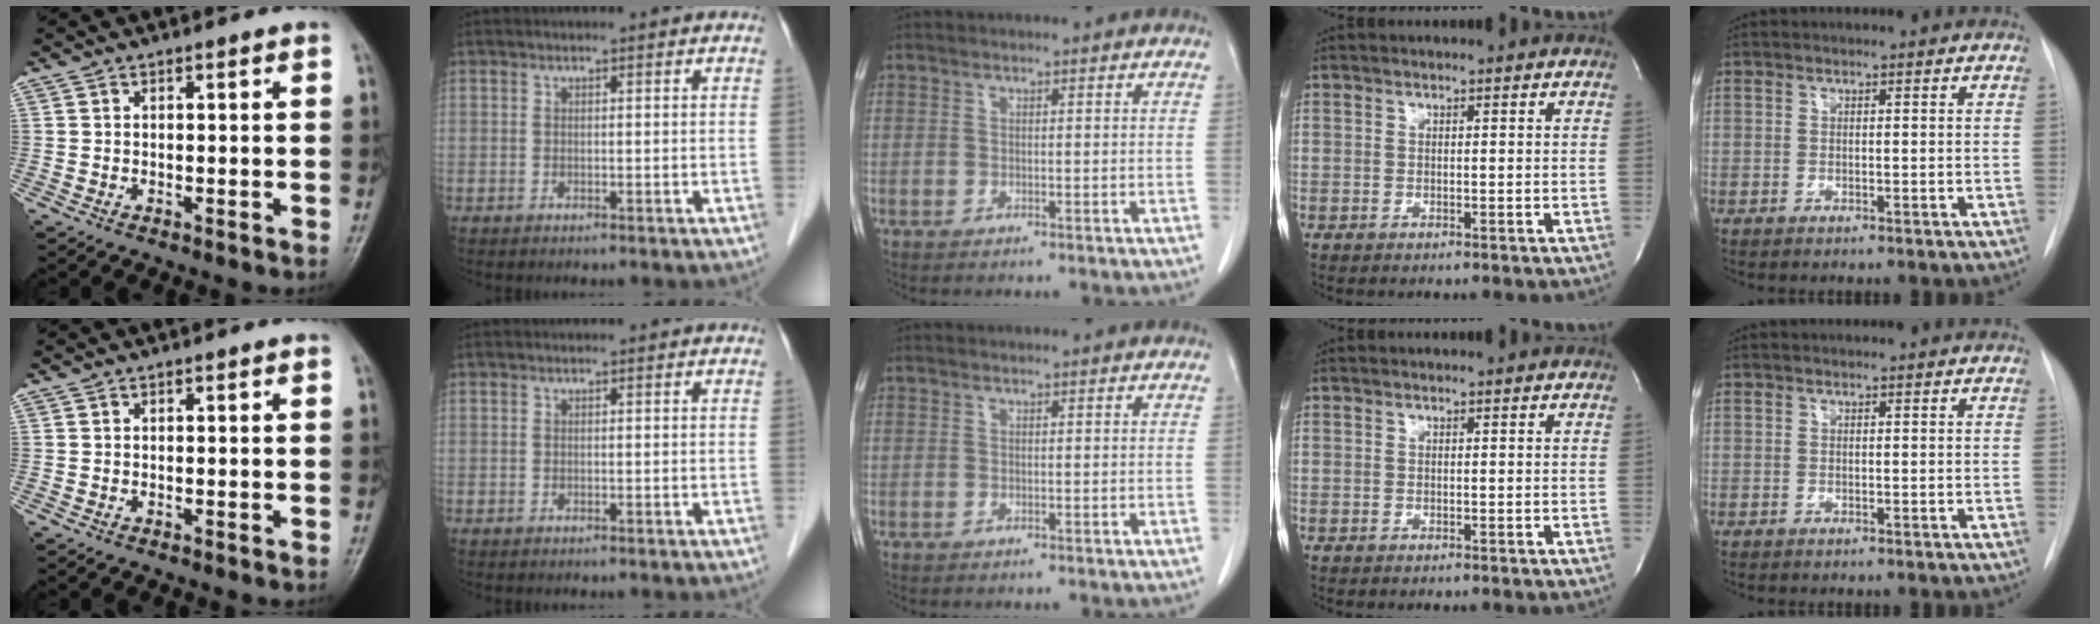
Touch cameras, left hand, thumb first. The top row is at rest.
{}